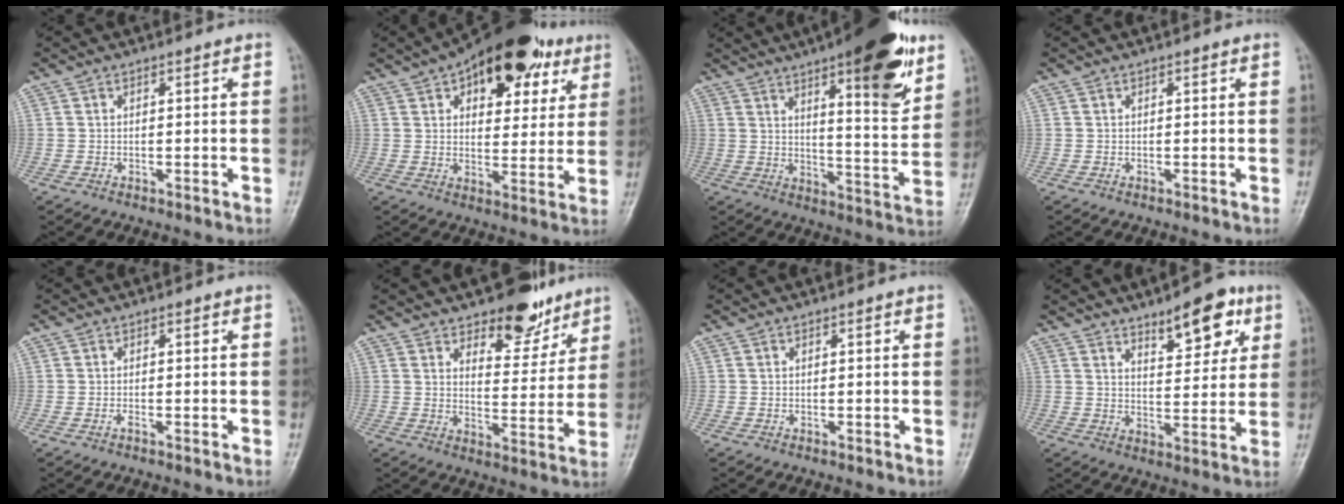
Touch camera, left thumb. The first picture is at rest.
{"total": 19.2, "force": [9.8, 10.3, 12.9], "torque": [-0.131, -0.014, 0.138]}
{"total": 18.9, "force": [10.7, 5.1, 14.8], "torque": [-0.175, -0.055, 0.155]}
{"total": 0.0}
{"total": 0.6, "force": [-0.3, 0.2, 0.5], "torque": [-0.009, 0.001, -0.006]}
{"total": 10.7, "force": [7.8, 5.0, 5.3], "torque": [-0.036, -0.055, 0.120]}
{"total": 0.0}
{"total": 10.3, "force": [6.0, 4.2, 7.2], "torque": [-0.073, -0.033, 0.088]}